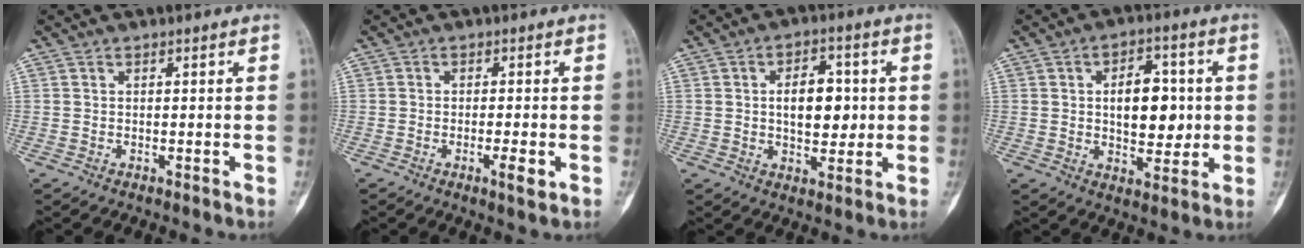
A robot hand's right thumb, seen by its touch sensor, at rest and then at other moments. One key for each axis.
{"total": 3.3, "fx": -1.2, "fy": 0.6, "fz": 3.0, "tx": -0.049, "ty": -0.004, "tz": -0.019}
{"total": 9.0, "fx": 0.9, "fy": 5.3, "fz": 7.2, "tx": -0.077, "ty": 0.004, "tz": 0.016}
{"total": 10.9, "fx": 1.0, "fy": 6.4, "fz": 8.8, "tx": -0.091, "ty": 0.002, "tz": 0.021}